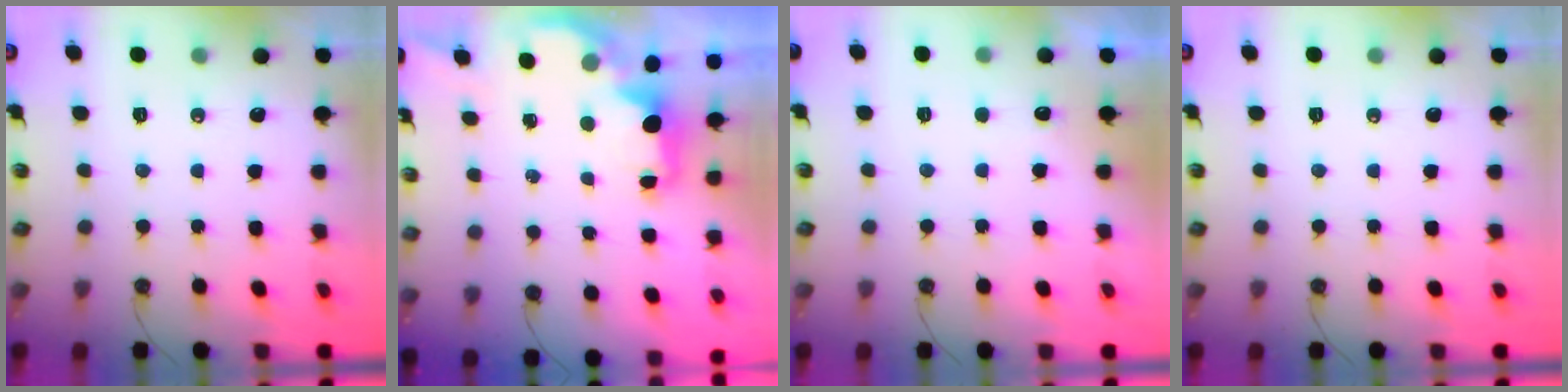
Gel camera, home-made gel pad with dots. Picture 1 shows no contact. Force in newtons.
{"total": 2.2, "press": 2.0, "slide": 0.8}
{"total": 3.7, "press": 3.5, "slide": 1.1}
{"total": 0.0}